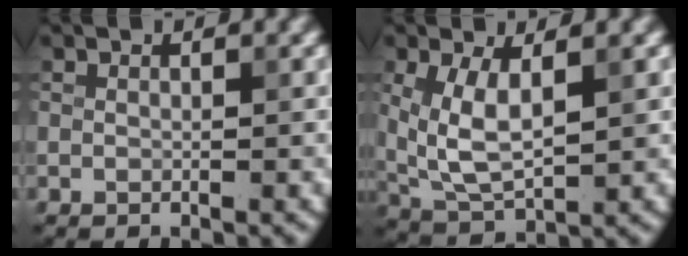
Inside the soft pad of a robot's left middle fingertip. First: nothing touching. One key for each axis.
{"total": 5.1, "fx": 1.0, "fy": 2.2, "fz": 4.5, "tx": -0.101, "ty": -0.007, "tz": 0.027}